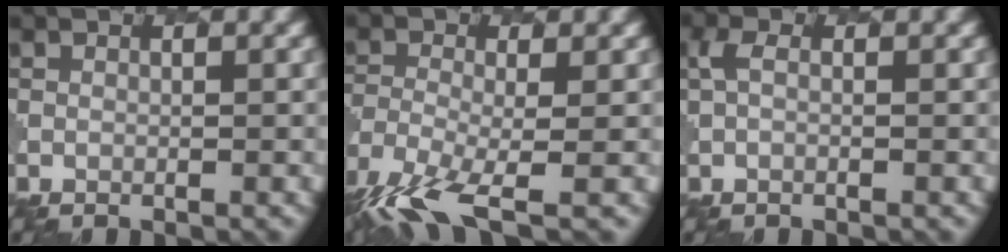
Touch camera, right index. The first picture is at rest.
{"total": 6.8, "force": [-4.4, 1.7, 4.9], "torque": [-0.102, -0.013, -0.096]}
{"total": 1.3, "force": [0.0, 0.5, 1.2], "torque": [-0.034, 0.003, -0.005]}